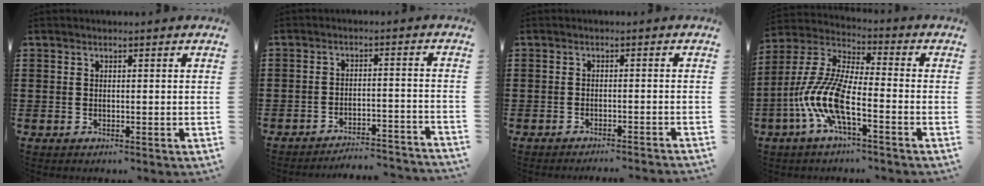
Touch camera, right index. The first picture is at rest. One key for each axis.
{"total": 4.0, "fx": -3.9, "fy": 0.0, "fz": 0.9, "tx": -0.019, "ty": -0.003, "tz": -0.081}
{"total": 0.7, "fx": -0.6, "fy": -0.2, "fz": 0.2, "tx": -0.005, "ty": -0.002, "tz": -0.012}
{"total": 10.5, "fx": -4.6, "fy": 2.5, "fz": 9.1, "tx": -0.227, "ty": -0.016, "tz": -0.095}